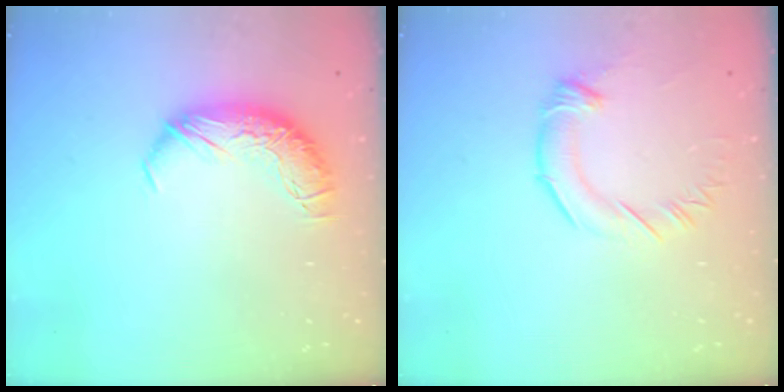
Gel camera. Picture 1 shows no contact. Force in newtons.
{"total": 2.5, "press": 2.4, "slide": 0.7}